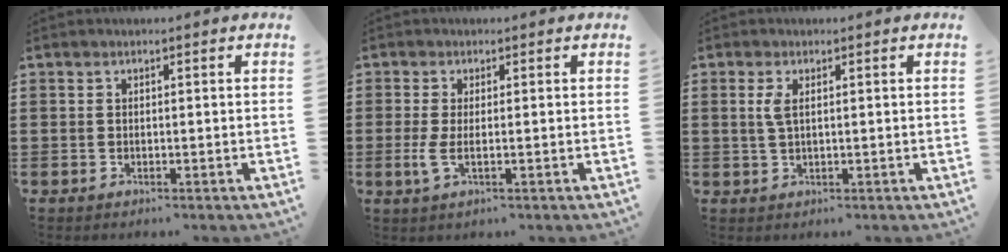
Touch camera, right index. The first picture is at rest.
{"total": 2.7, "force": [-0.4, 0.4, 2.6], "torque": [-0.063, -0.009, -0.012]}
{"total": 2.1, "force": [0.5, 0.7, 1.9], "torque": [-0.040, 0.004, 0.007]}